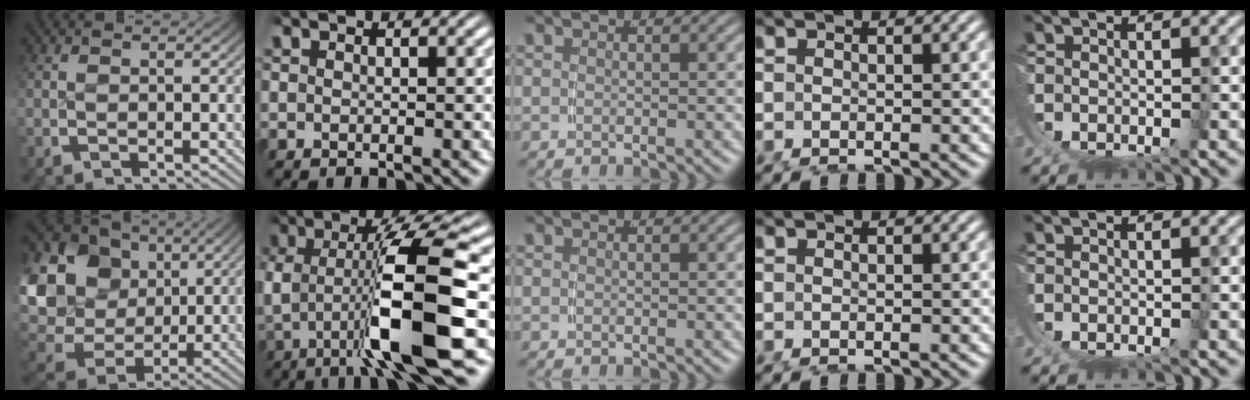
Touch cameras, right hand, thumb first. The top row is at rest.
{"thumb": {"total": 17.3, "force": [1.0, 14.2, 9.8], "torque": [-0.223, -0.042, 0.024]}, "index": {"total": 9.7, "force": [-0.4, 1.9, 9.5], "torque": [-0.156, -0.007, 0.002]}}